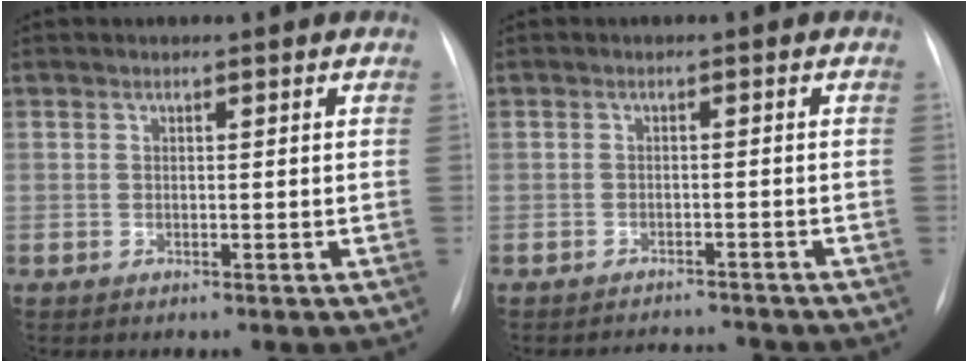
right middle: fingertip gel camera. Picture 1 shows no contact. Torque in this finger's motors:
{"motor_torque": [0.15, -0.38, 0.00, 0.00]}